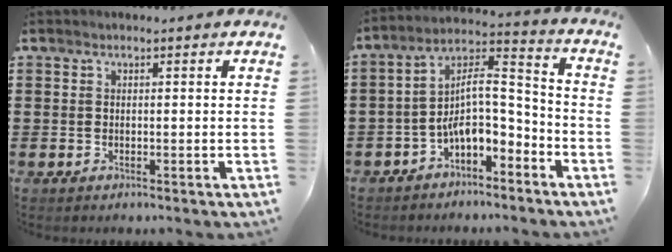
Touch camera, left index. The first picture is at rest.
{"total": 8.0, "force": [-3.9, 3.8, 5.8], "torque": [-0.127, -0.005, -0.082]}